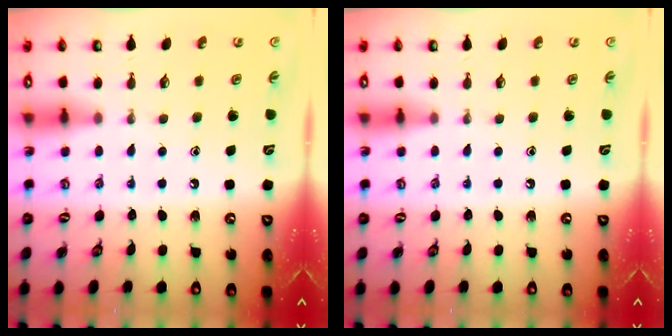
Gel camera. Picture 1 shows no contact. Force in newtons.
{"total": 0.0}